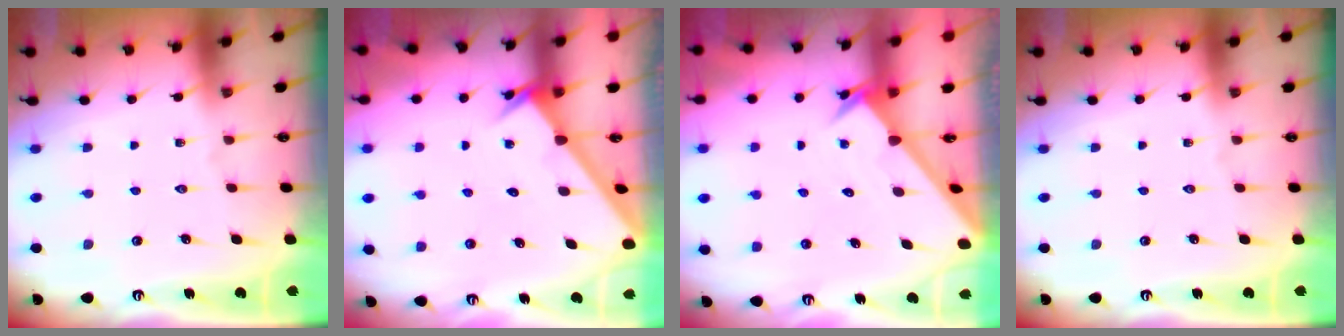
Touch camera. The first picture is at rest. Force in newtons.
{"total": 2.6, "press": 2.6, "slide": 0.1}
{"total": 2.1, "press": 2.1, "slide": 0.1}
{"total": 0.0}